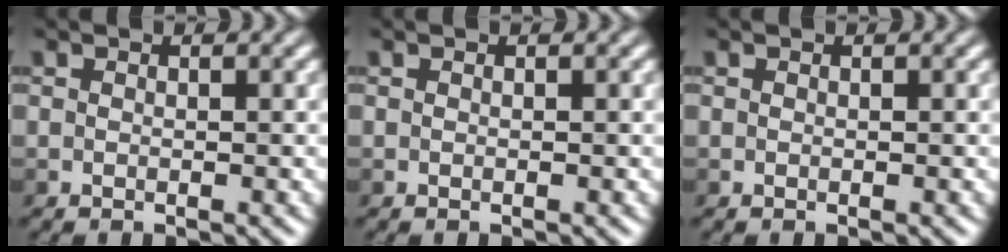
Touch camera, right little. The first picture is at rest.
{"total": 0.0}
{"total": 0.0}